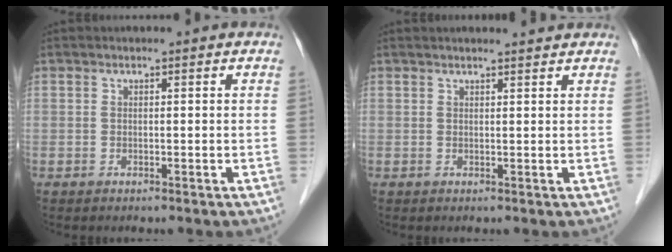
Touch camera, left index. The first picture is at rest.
{"total": 2.9, "force": [2.7, 0.1, 0.8], "torque": [-0.013, 0.009, 0.032]}